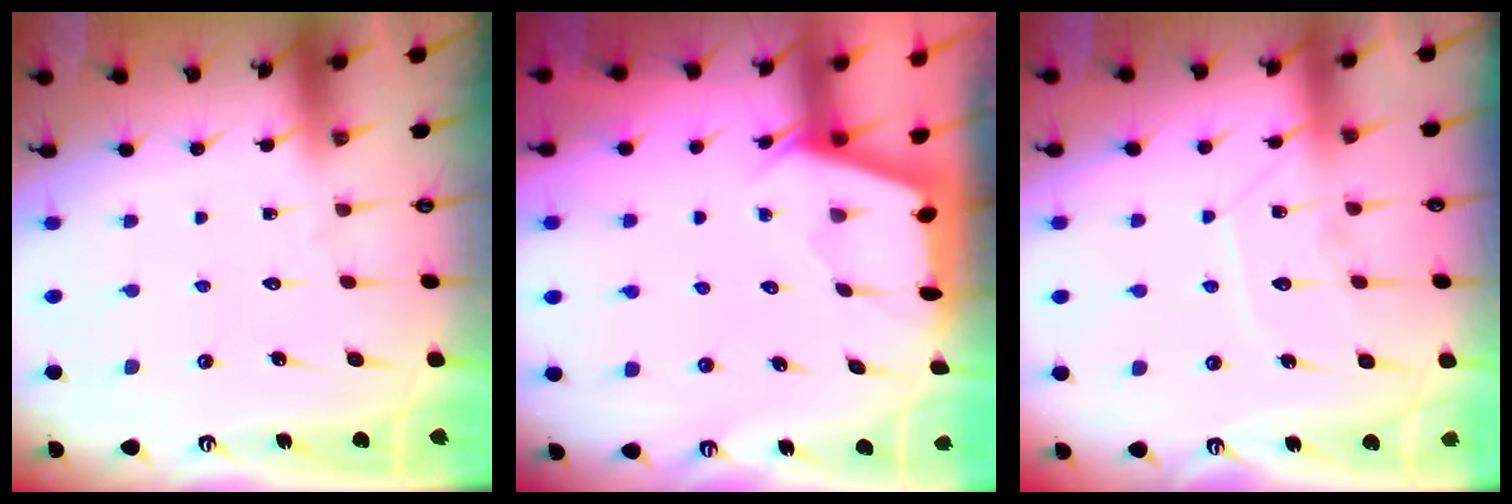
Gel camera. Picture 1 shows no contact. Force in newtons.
{"total": 3.1, "press": 3.1, "slide": 0.0}
{"total": 10.6, "press": 10.6, "slide": 0.9}